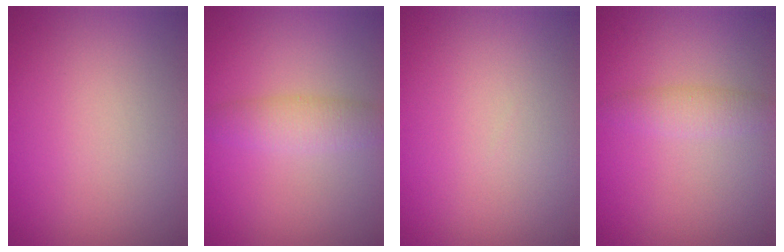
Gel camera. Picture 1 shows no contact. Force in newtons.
{"total": 2.7, "press": 2.7, "slide": 0.1}
{"total": 0.0}
{"total": 1.9, "press": 1.9, "slide": 0.0}